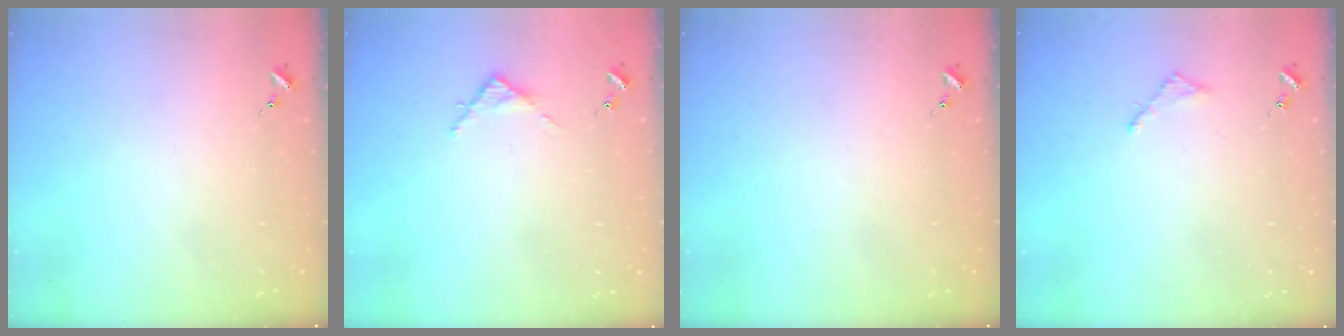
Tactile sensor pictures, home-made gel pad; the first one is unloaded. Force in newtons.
{"total": 3.3, "press": 3.2, "slide": 0.3}
{"total": 0.0}
{"total": 2.8, "press": 2.7, "slide": 0.3}